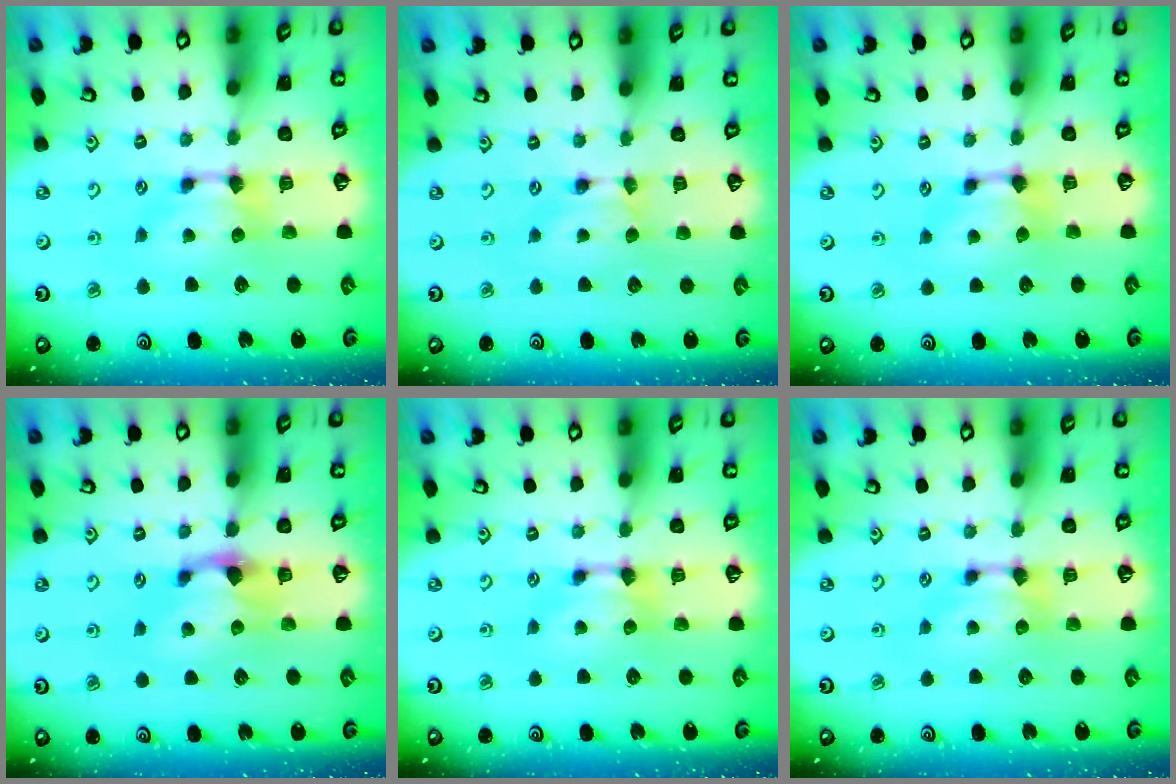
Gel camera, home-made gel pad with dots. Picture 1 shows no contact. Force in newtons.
{"total": 0.0}
{"total": 1.1, "press": 0.4, "slide": 1.1}
{"total": 0.9, "press": 0.5, "slide": 0.8}
{"total": 0.0}
{"total": 0.0}